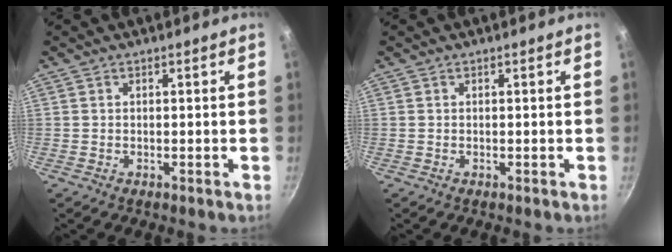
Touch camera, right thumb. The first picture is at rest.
{"total": 0.0}